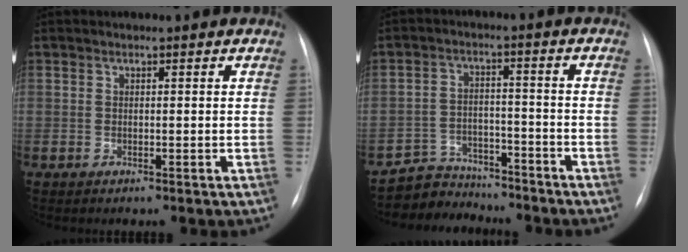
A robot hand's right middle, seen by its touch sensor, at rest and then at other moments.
{"total": 7.5, "force": [-6.7, 3.2, -0.2], "torque": [0.010, 0.026, -0.114]}